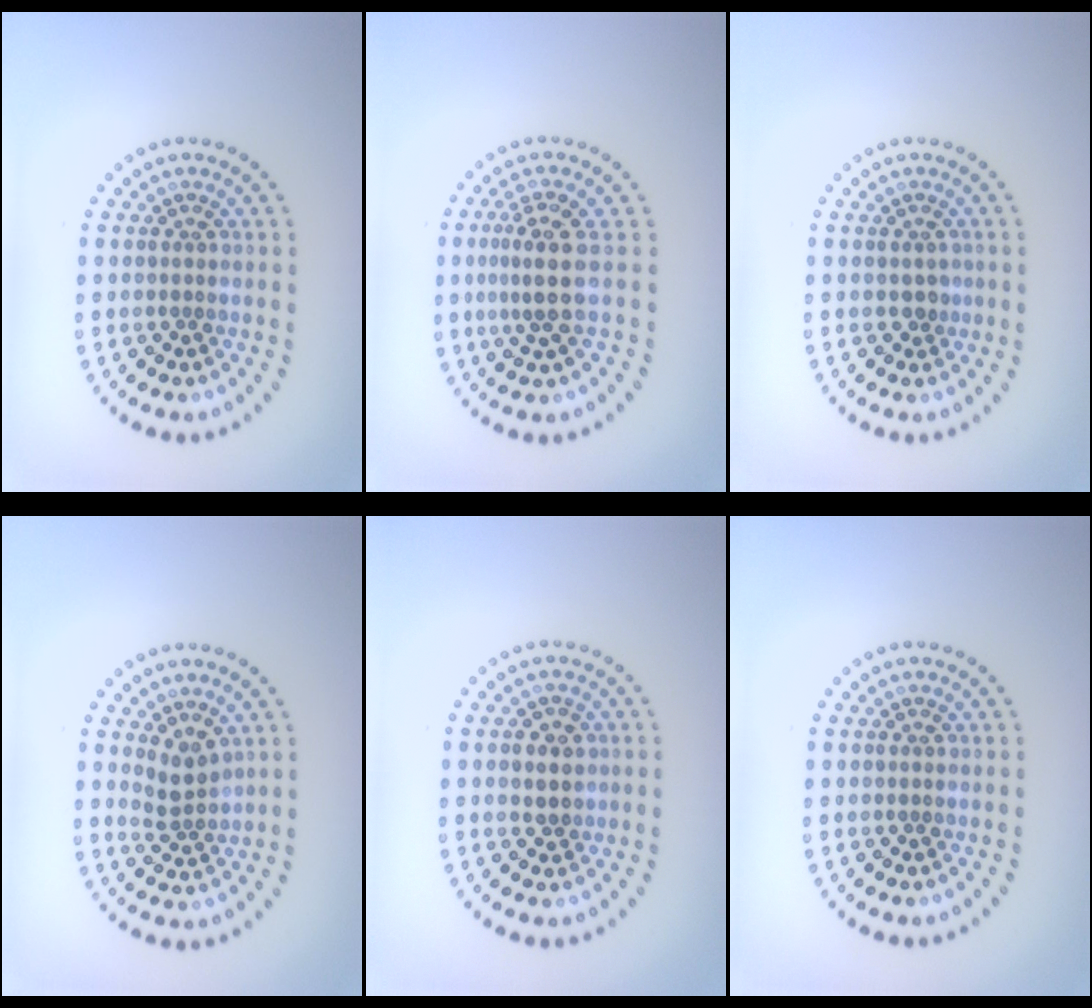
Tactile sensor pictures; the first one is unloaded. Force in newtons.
{"total": 3.0, "press": 2.5, "slide": 1.7}
{"total": 1.0, "press": 0.8, "slide": 0.6}
{"total": 2.0, "press": 1.7, "slide": 1.2}
{"total": 1.5, "press": 1.5, "slide": 0.4}
{"total": 0.0}